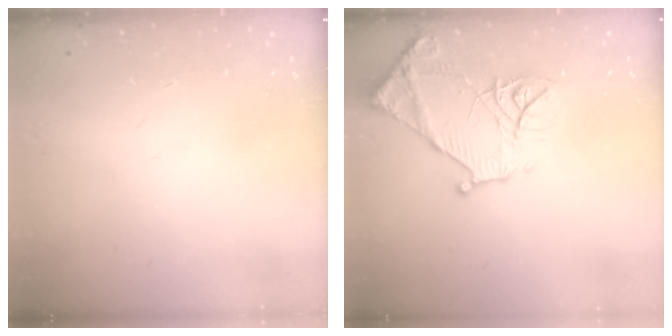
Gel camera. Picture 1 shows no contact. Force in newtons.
{"total": 15.2, "press": 15.2, "slide": 1.5}